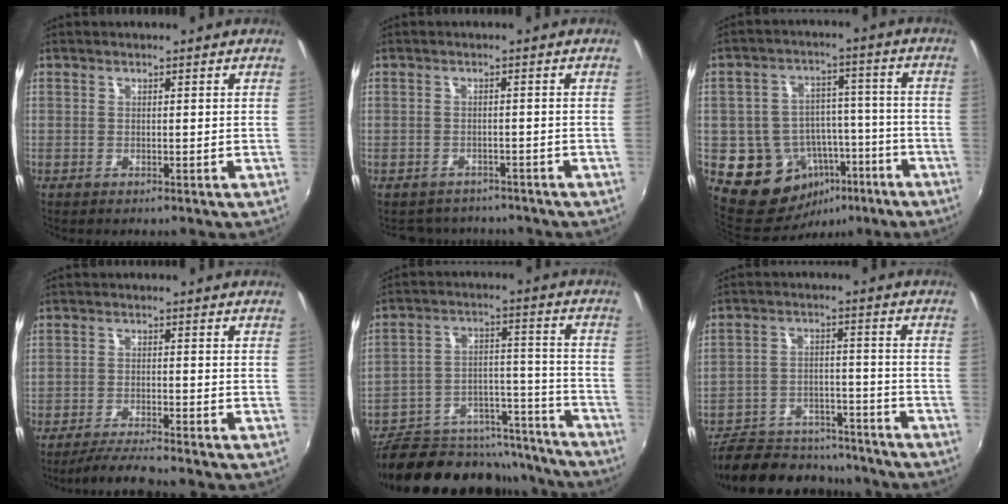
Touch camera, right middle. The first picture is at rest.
{"total": 5.5, "force": [-4.9, 2.3, 0.9], "torque": [-0.025, -0.006, -0.069]}
{"total": 13.3, "force": [-6.2, 10.6, 5.1], "torque": [-0.109, 0.035, -0.062]}
{"total": 6.0, "force": [-5.5, -0.4, 2.3], "torque": [-0.066, -0.012, -0.097]}
{"total": 24.6, "force": [-20.8, 9.8, 9.0], "torque": [-0.170, 0.036, -0.271]}
{"total": 18.5, "force": [-16.0, 6.6, 6.4], "torque": [-0.141, 0.011, -0.224]}